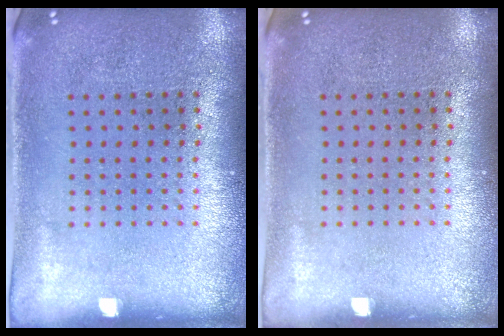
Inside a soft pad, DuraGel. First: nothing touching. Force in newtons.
{"total": 0.0}